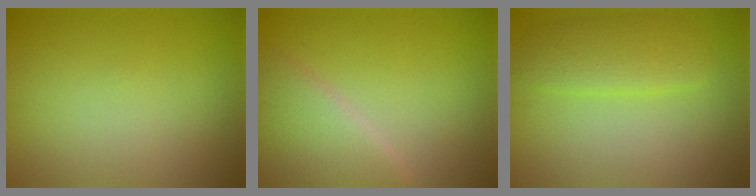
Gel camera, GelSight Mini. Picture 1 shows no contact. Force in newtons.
{"total": 4.3, "press": 4.3, "slide": 0.3}
{"total": 2.9, "press": 2.9, "slide": 0.2}